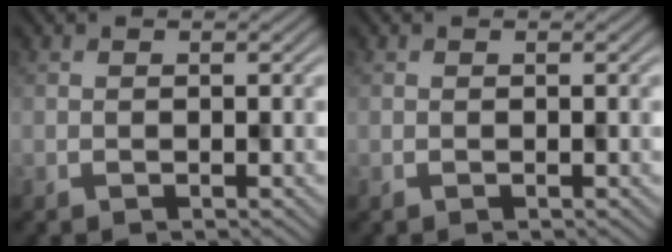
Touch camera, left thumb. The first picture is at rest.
{"total": 0.0}